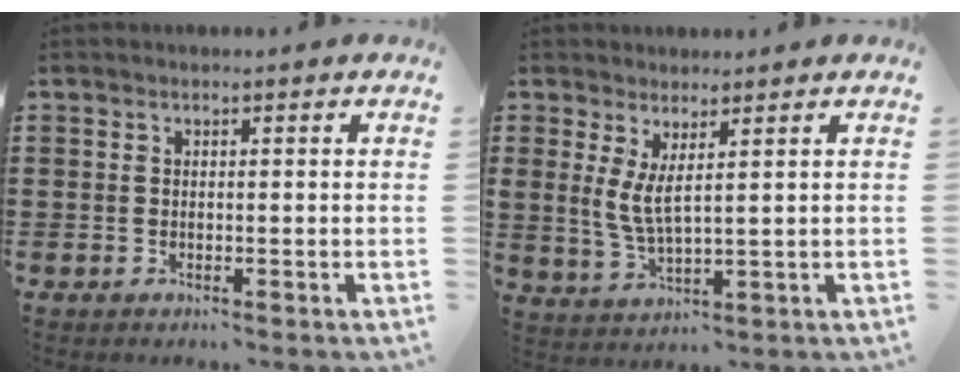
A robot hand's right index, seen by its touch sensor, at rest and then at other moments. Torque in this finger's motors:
{"motor_torque": [1.05, 1.09, 0.42, 0.21]}